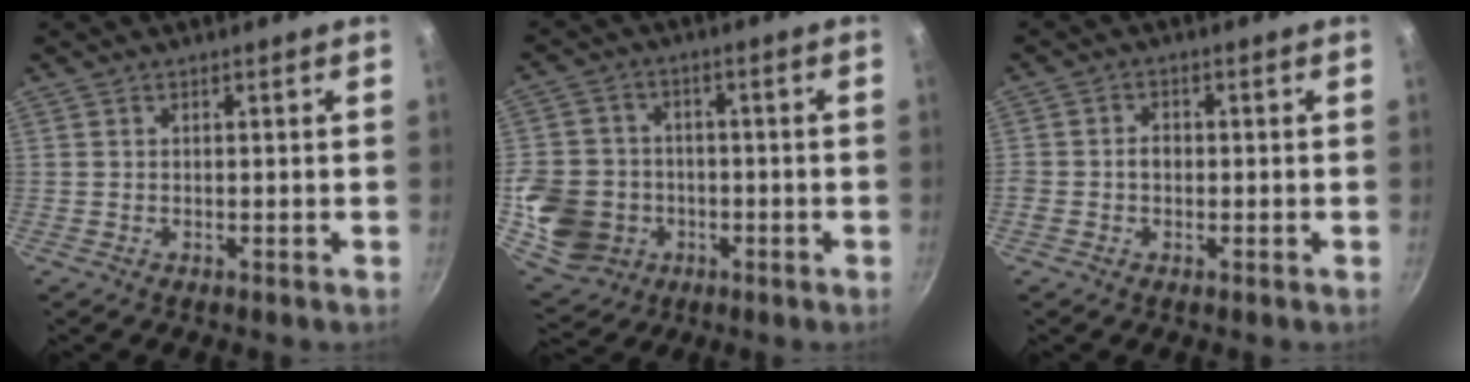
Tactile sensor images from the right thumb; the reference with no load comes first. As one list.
[{"total": 13.1, "force": [-2.9, 11.4, 5.6], "torque": [-0.095, 0.012, -0.043]}, {"total": 2.8, "force": [-0.3, 2.1, 1.8], "torque": [-0.028, 0.011, -0.007]}]